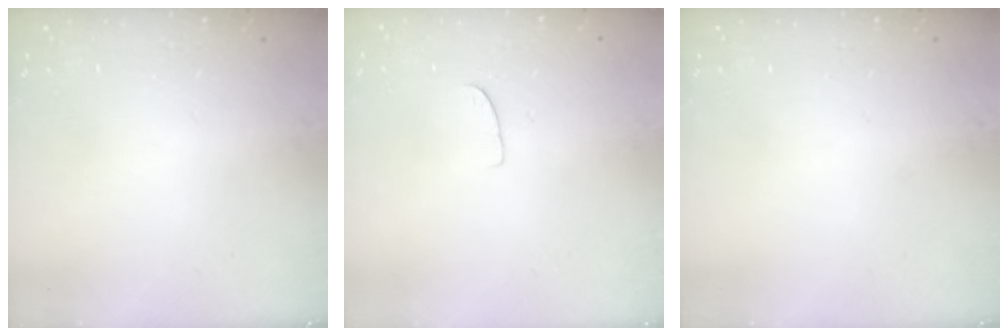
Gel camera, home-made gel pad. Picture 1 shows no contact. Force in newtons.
{"total": 5.4, "press": 5.4, "slide": 0.3}
{"total": 0.0}